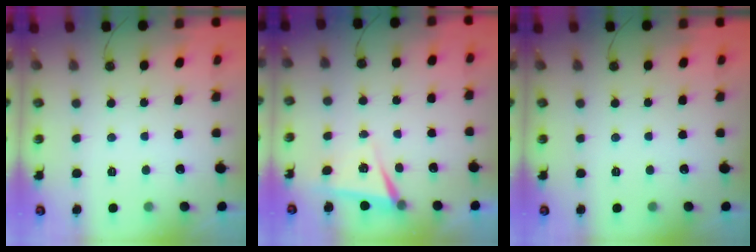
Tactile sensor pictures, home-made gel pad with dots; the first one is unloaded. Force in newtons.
{"total": 5.9, "press": 4.4, "slide": 3.8}
{"total": 0.0}